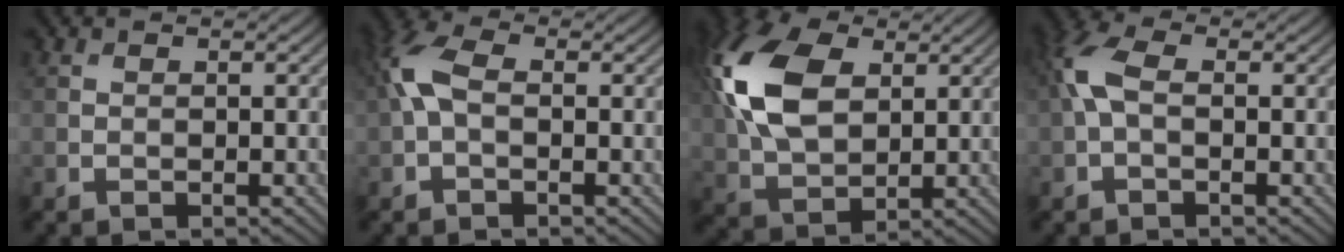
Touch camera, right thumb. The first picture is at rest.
{"total": 5.0, "force": [0.1, 2.9, 4.1], "torque": [-0.109, 0.016, -0.009]}
{"total": 13.8, "force": [3.7, 8.5, 10.2], "torque": [-0.265, 0.026, 0.065]}
{"total": 4.7, "force": [0.2, 2.5, 3.9], "torque": [-0.106, 0.015, -0.007]}